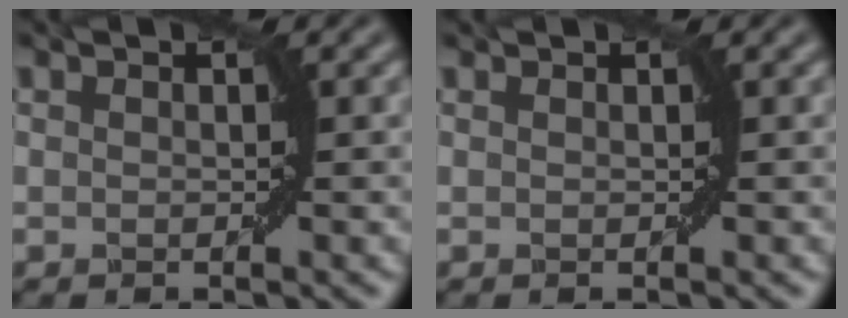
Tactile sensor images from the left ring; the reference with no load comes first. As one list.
[{"total": 0.0}]